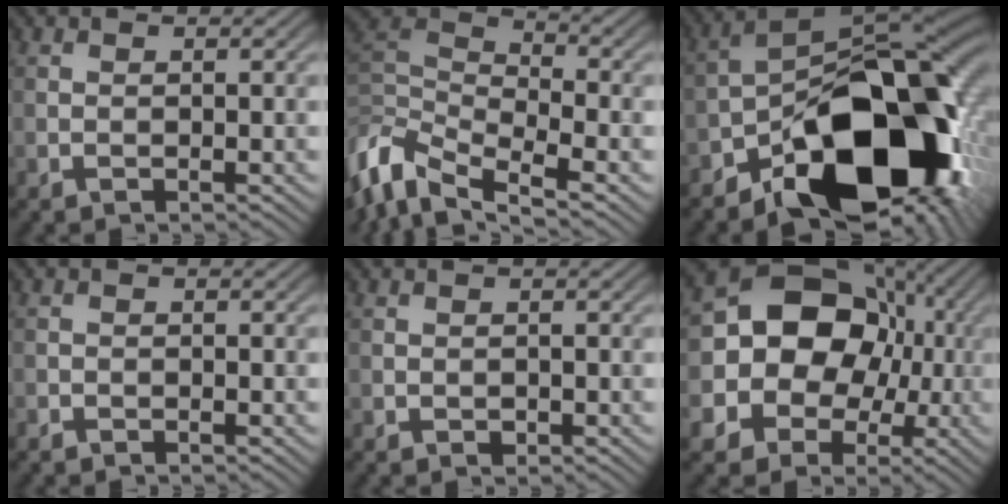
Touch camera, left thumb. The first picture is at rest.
{"total": 10.7, "force": [-4.8, 4.9, 8.2], "torque": [-0.189, -0.005, -0.111]}
{"total": 19.1, "force": [-8.2, 10.5, 13.7], "torque": [-0.181, -0.023, -0.135]}
{"total": 0.7, "force": [-0.6, 0.3, 0.1], "torque": [0.000, -0.003, -0.012]}
{"total": 0.6, "force": [-0.3, 0.5, 0.3], "torque": [-0.004, -0.001, -0.004]}
{"total": 14.8, "force": [-0.1, 12.8, 7.4], "torque": [-0.165, 0.001, -0.021]}